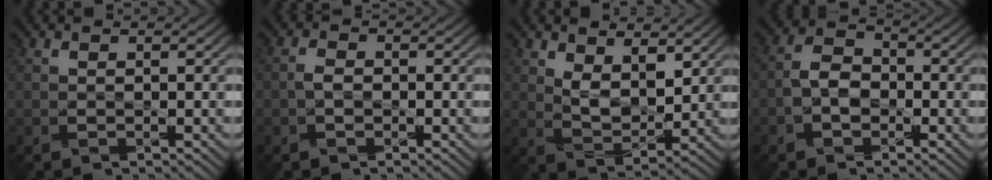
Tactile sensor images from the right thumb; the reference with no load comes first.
{"total": 1.6, "force": [-0.6, 1.1, 1.1], "torque": [-0.023, 0.003, -0.014]}
{"total": 5.5, "force": [2.8, 2.9, 3.8], "torque": [-0.081, -0.013, 0.052]}
{"total": 4.0, "force": [-1.5, 2.8, 2.4], "torque": [-0.050, 0.005, -0.036]}